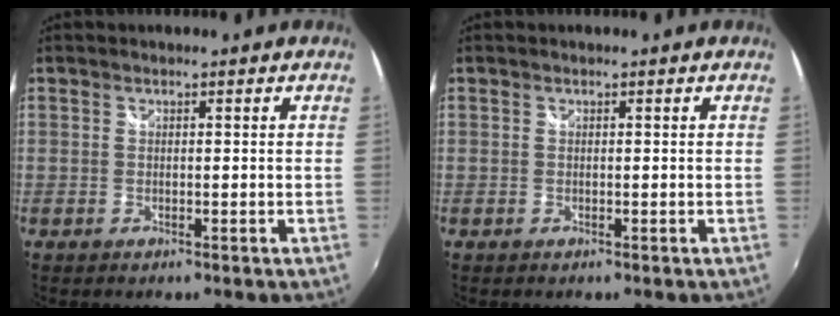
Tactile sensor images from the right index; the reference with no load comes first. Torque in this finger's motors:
{"motor_torque": [0.20, 0.19, 0.00, 0.01]}